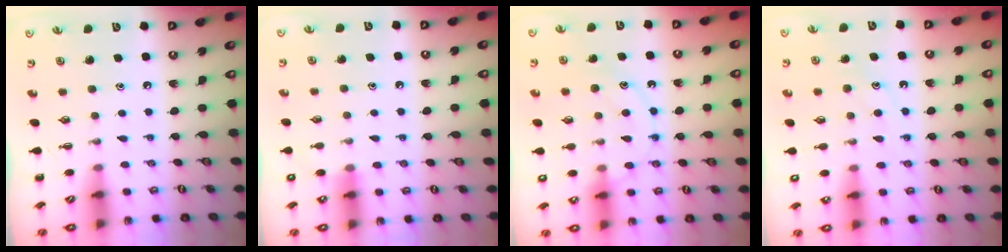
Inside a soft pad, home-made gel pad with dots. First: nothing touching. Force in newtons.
{"total": 6.0, "press": 5.7, "slide": 1.9}
{"total": 12.8, "press": 12.8, "slide": 0.7}
{"total": 10.9, "press": 10.9, "slide": 1.0}